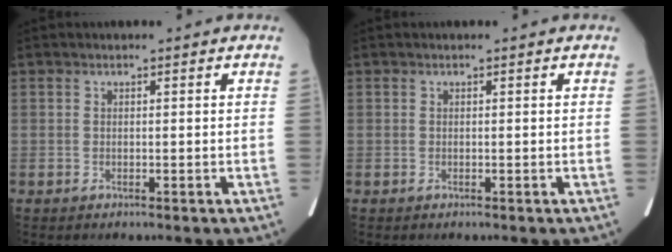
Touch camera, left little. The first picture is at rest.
{"total": 0.0}